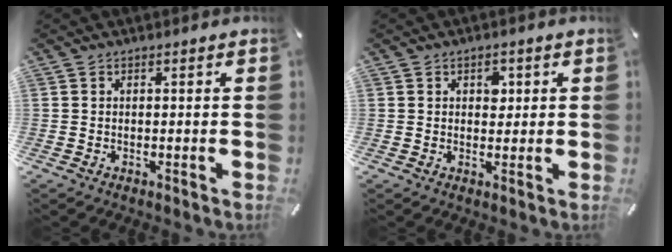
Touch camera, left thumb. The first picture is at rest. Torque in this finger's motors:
{"motor_torque": [0.05, 0.18, 0.32, -0.35, 0.22]}